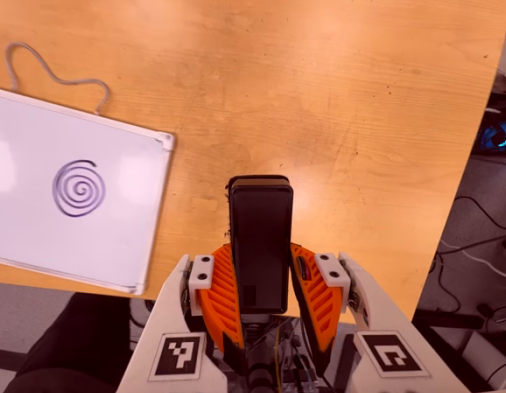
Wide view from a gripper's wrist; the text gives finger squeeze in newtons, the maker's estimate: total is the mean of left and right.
{"total": 5.1, "left": 3.7, "right": 6.6}